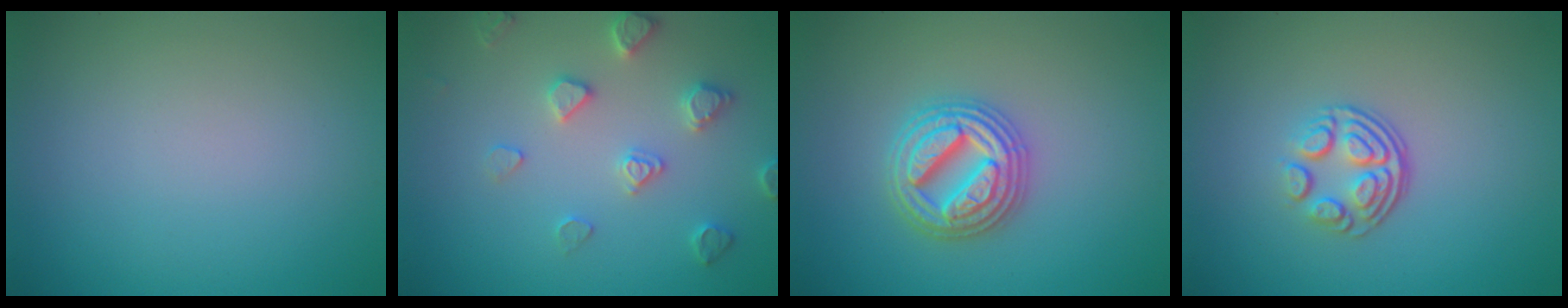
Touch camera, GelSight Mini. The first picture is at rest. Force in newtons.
{"total": 3.2, "press": 3.2, "slide": 0.8}
{"total": 4.9, "press": 4.8, "slide": 0.7}
{"total": 3.9, "press": 2.5, "slide": 2.9}